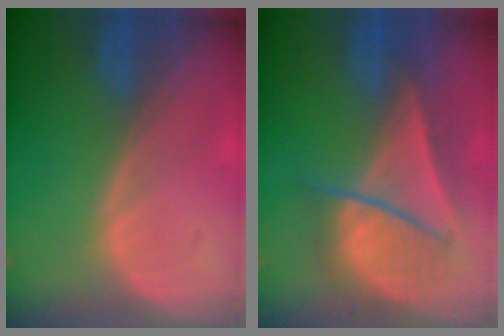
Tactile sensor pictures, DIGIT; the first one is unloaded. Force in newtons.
{"total": 7.8, "press": 7.5, "slide": 2.1}